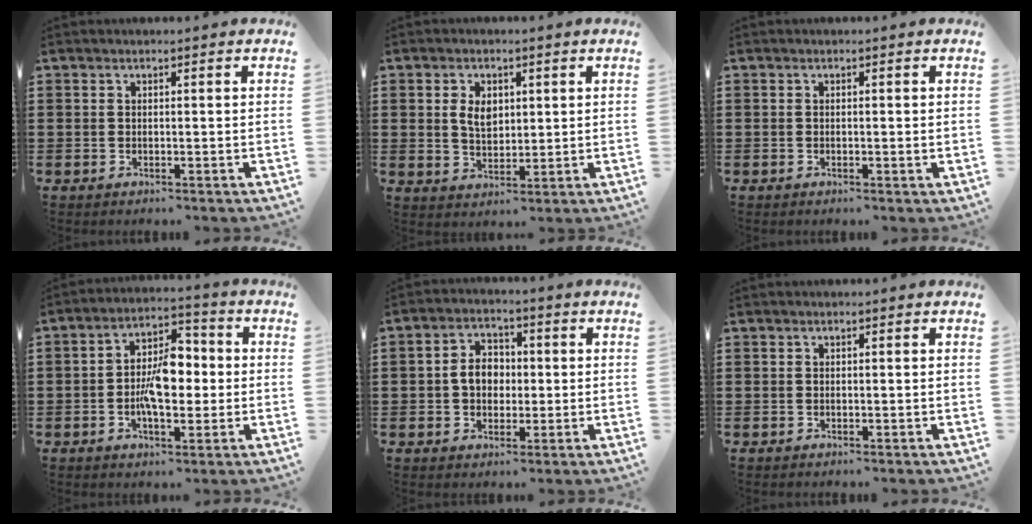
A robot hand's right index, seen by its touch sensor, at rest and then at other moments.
{"total": 4.0, "force": [1.1, 2.6, 2.9], "torque": [-0.056, 0.007, 0.016]}
{"total": 0.5, "force": [0.0, 0.2, 0.5], "torque": [-0.010, -0.002, 0.000]}
{"total": 7.5, "force": [-0.9, 3.8, 6.4], "torque": [-0.125, 0.005, -0.022]}
{"total": 4.5, "force": [-0.2, 3.5, 2.9], "torque": [-0.063, 0.012, -0.008]}
{"total": 0.0}